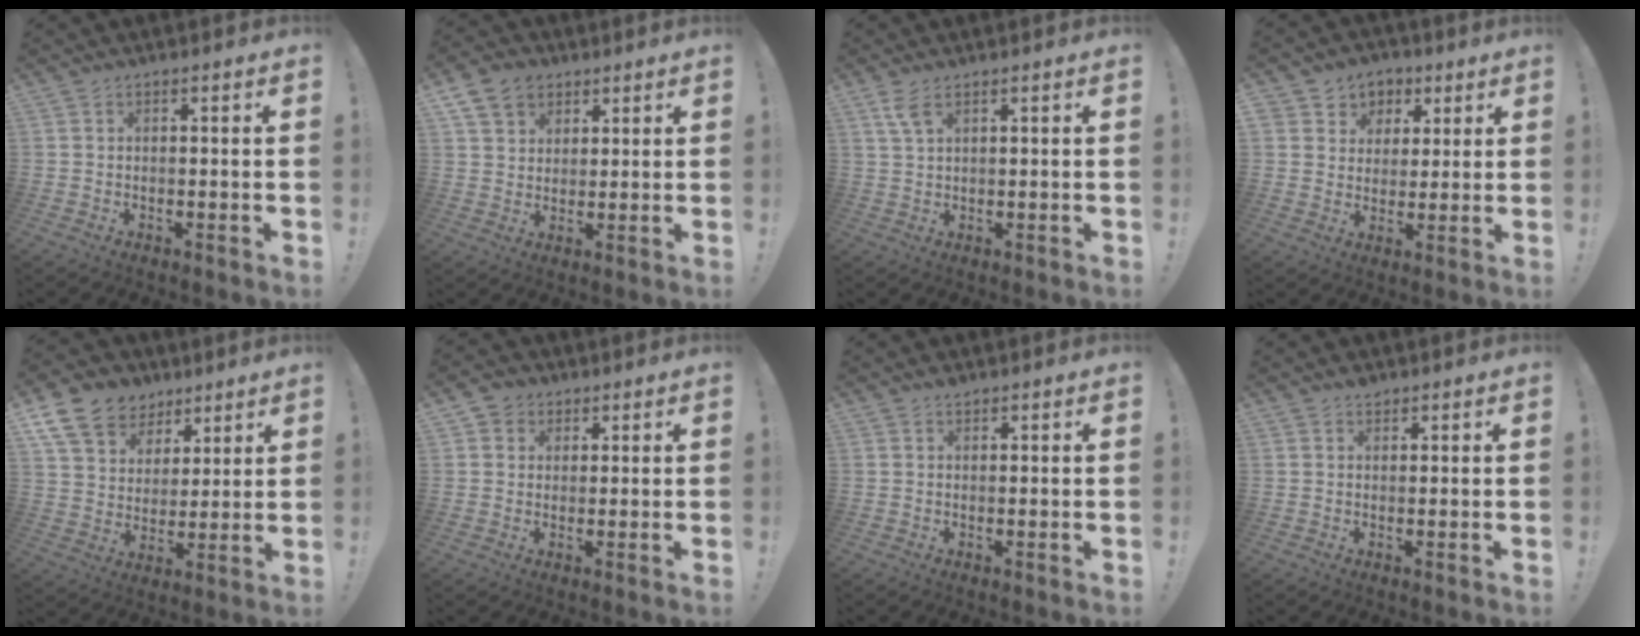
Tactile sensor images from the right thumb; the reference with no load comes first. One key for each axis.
{"total": 9.6, "fx": 5.2, "fy": 7.3, "fz": 3.7, "tx": -0.053, "ty": -0.022, "tz": 0.102}
{"total": 4.4, "fx": 2.4, "fy": 1.5, "fz": 3.4, "tx": -0.061, "ty": -0.005, "tz": 0.043}
{"total": 7.0, "fx": 2.0, "fy": 6.6, "fz": 1.0, "tx": -0.010, "ty": -0.013, "tz": 0.044}
{"total": 13.4, "fx": 8.0, "fy": 9.8, "fz": 4.3, "tx": -0.078, "ty": -0.048, "tz": 0.159}
{"total": 3.8, "fx": 1.4, "fy": 3.5, "fz": 0.8, "tx": -0.013, "ty": 0.000, "tz": 0.026}
{"total": 1.0, "fx": 0.9, "fy": 0.4, "fz": 0.2, "tx": 0.005, "ty": -0.004, "tz": 0.017}
{"total": 1.6, "fx": 1.3, "fy": 0.8, "fz": 0.3, "tx": 0.010, "ty": -0.011, "tz": 0.022}